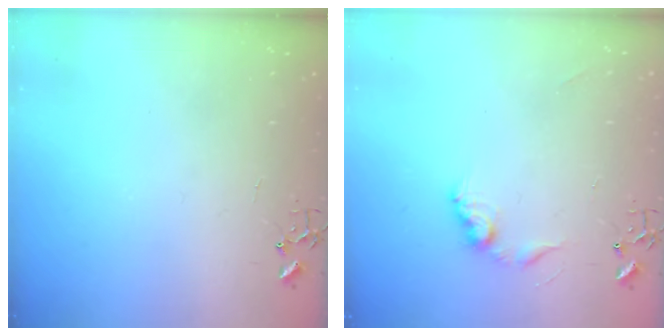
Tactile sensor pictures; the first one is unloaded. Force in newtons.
{"total": 9.2, "press": 9.2, "slide": 0.5}